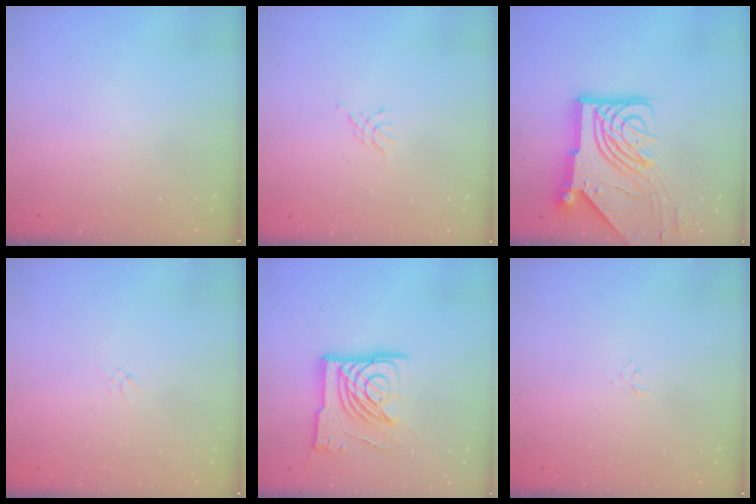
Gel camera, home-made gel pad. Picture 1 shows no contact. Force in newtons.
{"total": 2.3, "press": 2.2, "slide": 0.5}
{"total": 19.9, "press": 19.8, "slide": 2.6}
{"total": 0.9, "press": 0.8, "slide": 0.4}
{"total": 15.1, "press": 15.0, "slide": 1.6}
{"total": 2.4, "press": 2.4, "slide": 0.3}